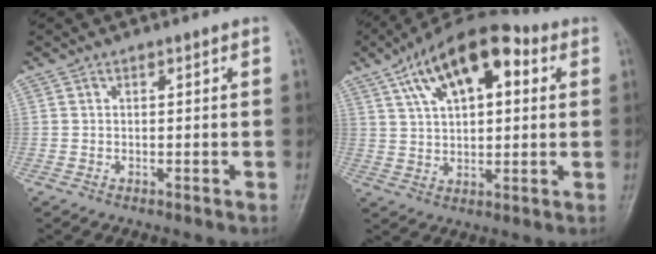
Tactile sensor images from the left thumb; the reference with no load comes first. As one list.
[{"total": 16.6, "force": [6.4, 8.1, 13.0], "torque": [-0.189, 0.010, 0.099]}]